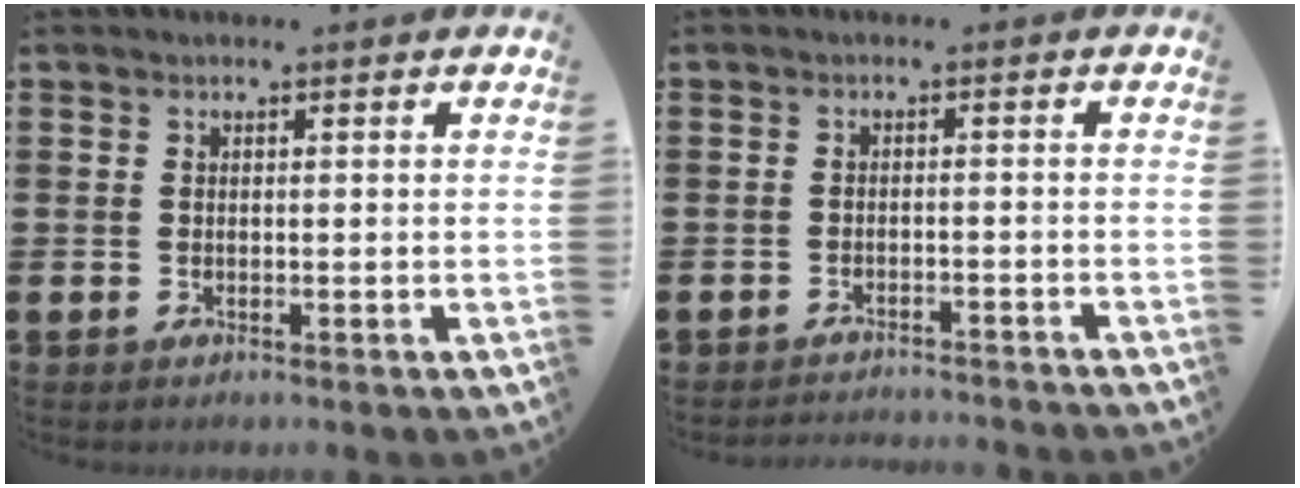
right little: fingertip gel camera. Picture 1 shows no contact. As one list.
[{"total": 1.7, "force": [-1.7, -0.2, -0.1], "torque": [-0.001, 0.005, -0.037]}]